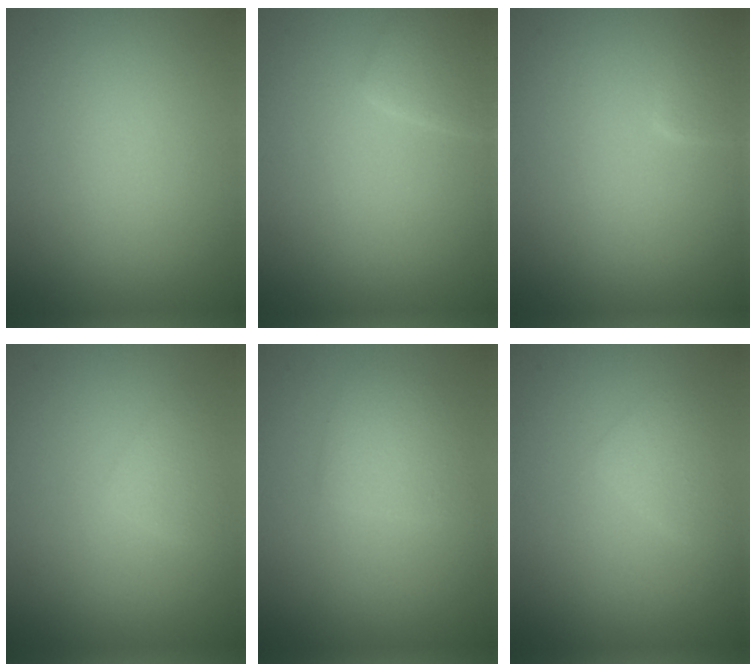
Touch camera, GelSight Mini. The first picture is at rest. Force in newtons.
{"total": 2.2, "press": 2.2, "slide": 0.1}
{"total": 1.7, "press": 1.7, "slide": 0.1}
{"total": 1.6, "press": 1.6, "slide": 0.1}
{"total": 2.3, "press": 2.3, "slide": 0.0}
{"total": 1.6, "press": 1.6, "slide": 0.0}